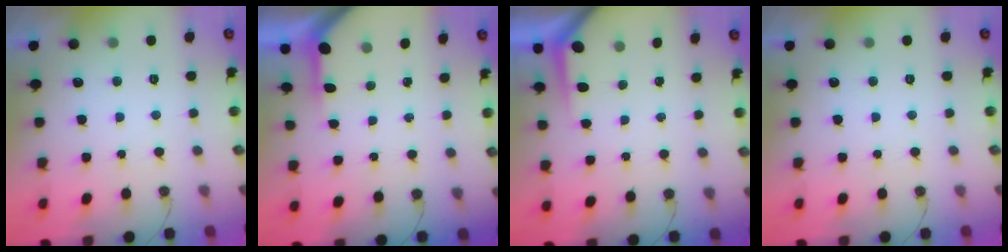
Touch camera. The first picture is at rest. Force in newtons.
{"total": 3.8, "press": 3.8, "slide": 0.3}
{"total": 3.2, "press": 3.2, "slide": 0.4}
{"total": 0.0}